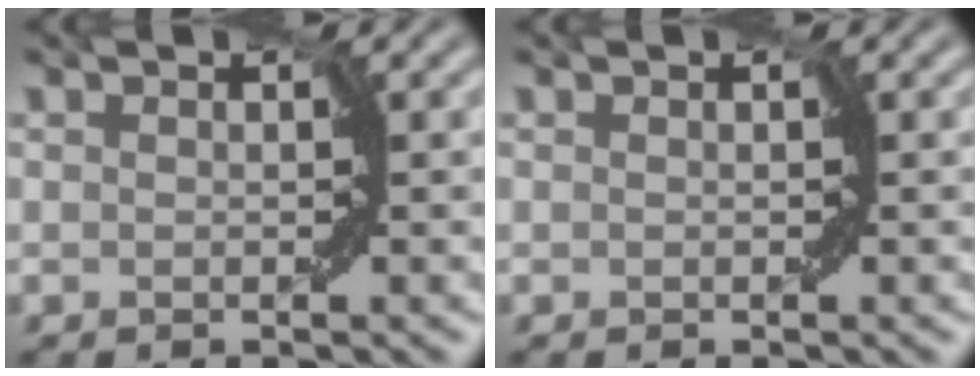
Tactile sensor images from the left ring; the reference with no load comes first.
{"total": 0.0}